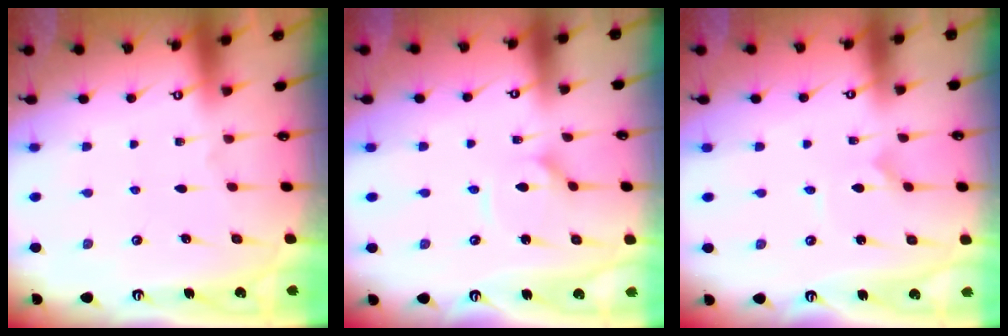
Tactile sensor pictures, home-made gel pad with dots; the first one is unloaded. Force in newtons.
{"total": 2.6, "press": 2.6, "slide": 0.3}
{"total": 0.7, "press": 0.7, "slide": 0.1}